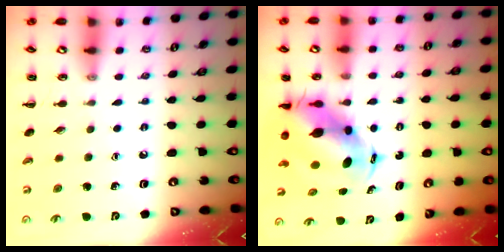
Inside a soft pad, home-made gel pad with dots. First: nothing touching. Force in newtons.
{"total": 9.0, "press": 8.7, "slide": 2.4}